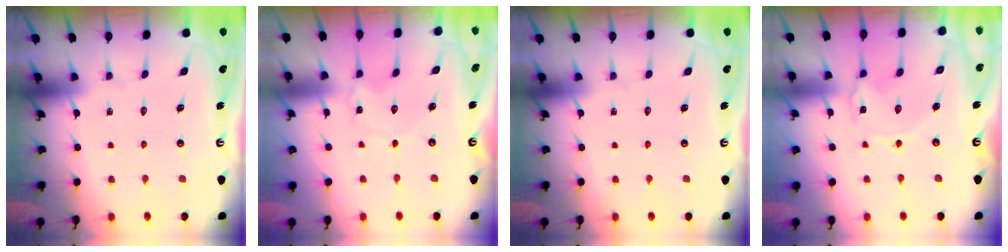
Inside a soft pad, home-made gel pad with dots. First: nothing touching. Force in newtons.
{"total": 0.0}
{"total": 0.0}
{"total": 0.7, "press": 0.7, "slide": 0.2}